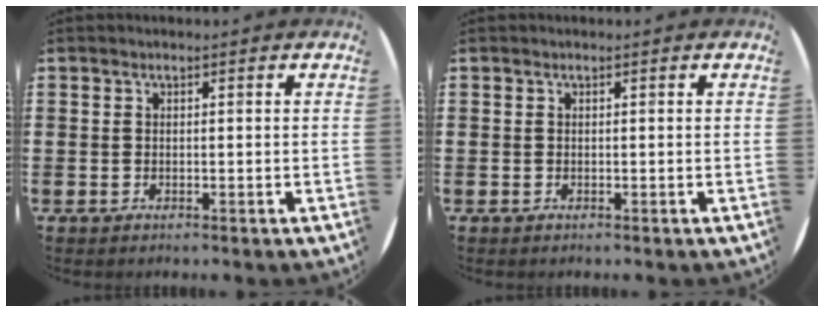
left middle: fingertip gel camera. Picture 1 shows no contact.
{"total": 0.0}